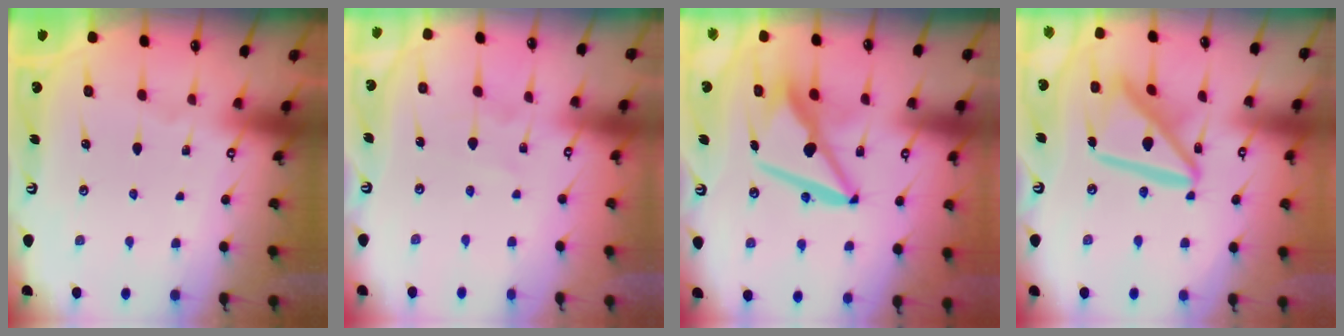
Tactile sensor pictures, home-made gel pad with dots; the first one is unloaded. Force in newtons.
{"total": 2.6, "press": 2.6, "slide": 0.3}
{"total": 10.5, "press": 10.3, "slide": 1.7}
{"total": 15.1, "press": 14.9, "slide": 1.8}